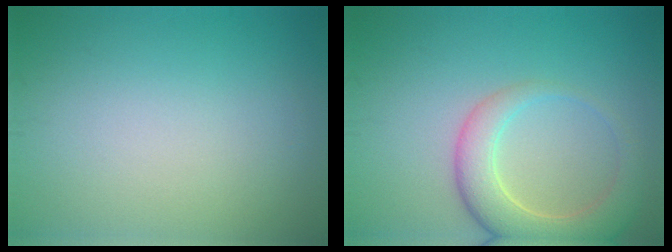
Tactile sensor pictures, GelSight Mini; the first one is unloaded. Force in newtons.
{"total": 5.4, "press": 5.3, "slide": 0.8}